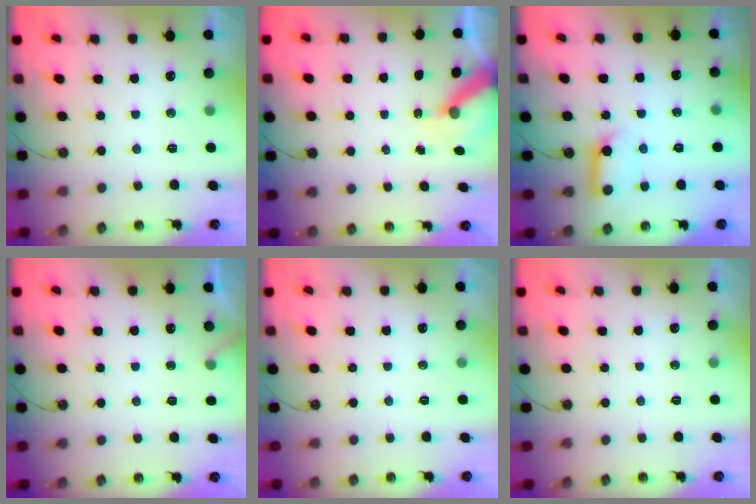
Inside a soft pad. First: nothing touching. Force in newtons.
{"total": 5.3, "press": 5.3, "slide": 0.7}
{"total": 10.4, "press": 10.3, "slide": 1.2}
{"total": 4.0, "press": 4.0, "slide": 0.3}
{"total": 0.0}
{"total": 0.0}